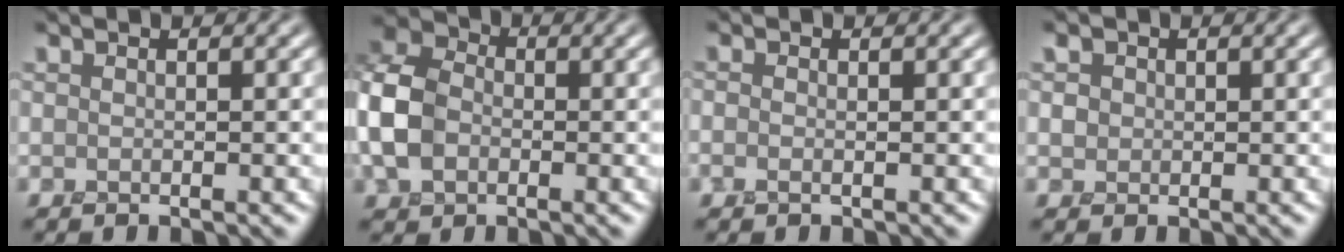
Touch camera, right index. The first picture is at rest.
{"total": 6.0, "force": [-1.4, 4.6, 3.6], "torque": [-0.097, 0.005, -0.043]}
{"total": 0.0}
{"total": 1.8, "force": [0.7, 1.5, 0.7], "torque": [-0.016, 0.008, 0.014]}